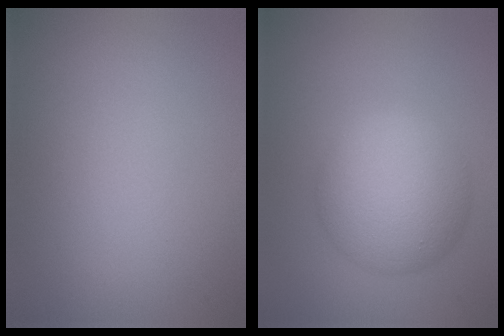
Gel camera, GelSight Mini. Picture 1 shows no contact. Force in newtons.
{"total": 7.7, "press": 7.7, "slide": 0.2}